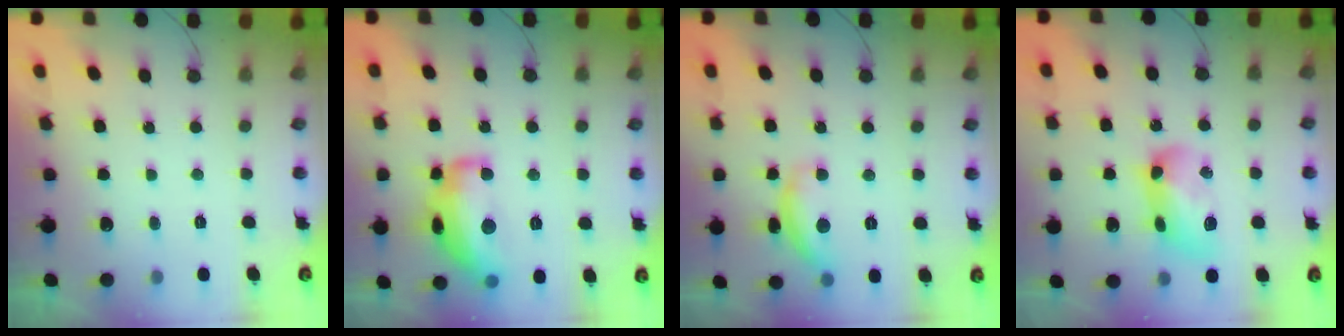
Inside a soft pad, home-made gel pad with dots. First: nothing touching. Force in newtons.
{"total": 16.6, "press": 16.6, "slide": 1.0}
{"total": 12.0, "press": 12.0, "slide": 0.6}
{"total": 10.5, "press": 10.4, "slide": 0.6}